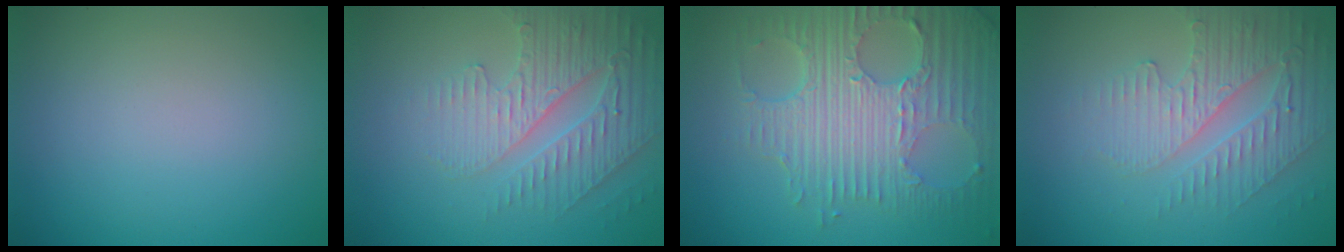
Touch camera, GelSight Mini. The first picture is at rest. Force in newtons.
{"total": 4.1, "press": 3.9, "slide": 1.3}
{"total": 8.6, "press": 5.9, "slide": 6.2}
{"total": 3.7, "press": 3.5, "slide": 1.4}